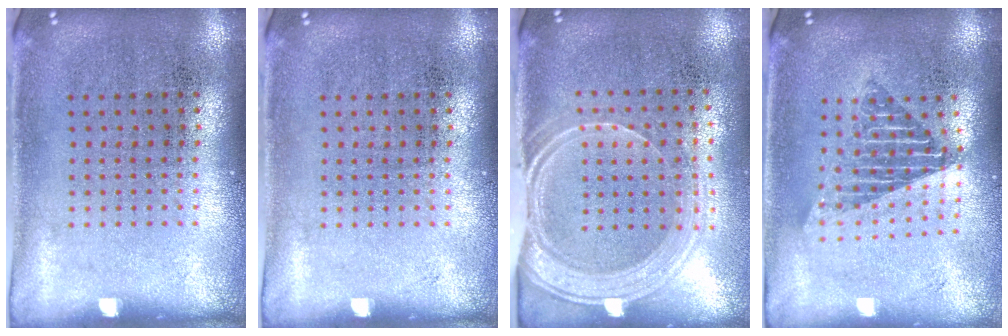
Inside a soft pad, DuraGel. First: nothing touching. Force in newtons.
{"total": 0.0}
{"total": 1.9, "press": 1.7, "slide": 0.9}
{"total": 1.7, "press": 1.3, "slide": 1.0}